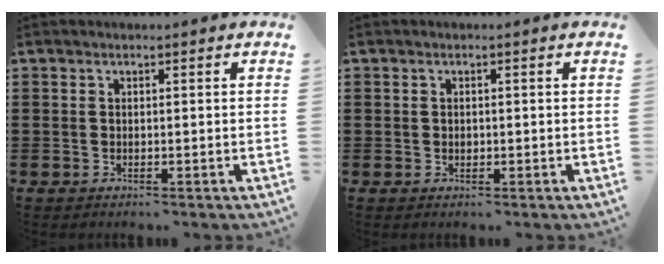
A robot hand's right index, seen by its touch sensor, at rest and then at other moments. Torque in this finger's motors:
{"motor_torque": [1.24, 0.90, 0.08, 0.03]}